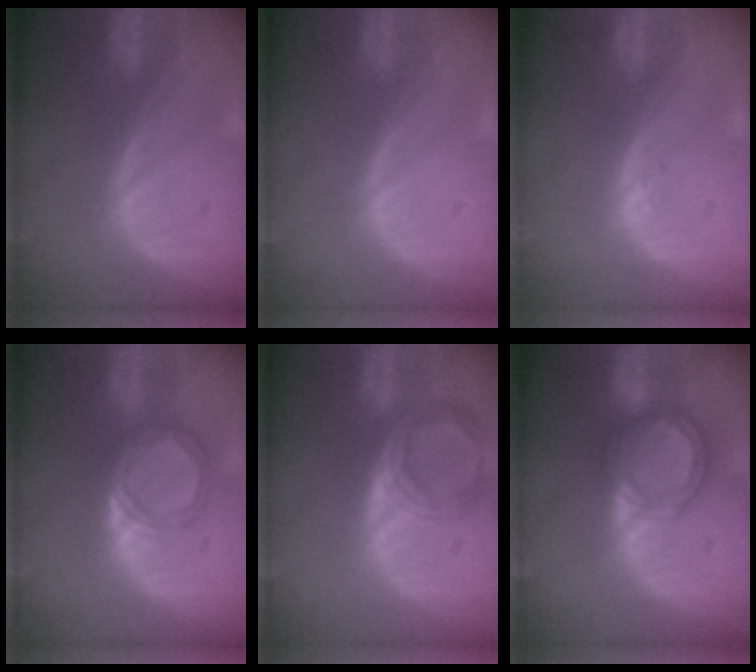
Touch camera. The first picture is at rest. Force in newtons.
{"total": 0.0}
{"total": 0.9, "press": 0.8, "slide": 0.4}
{"total": 5.1, "press": 5.0, "slide": 1.0}
{"total": 7.0, "press": 6.5, "slide": 2.7}
{"total": 6.3, "press": 5.9, "slide": 2.3}